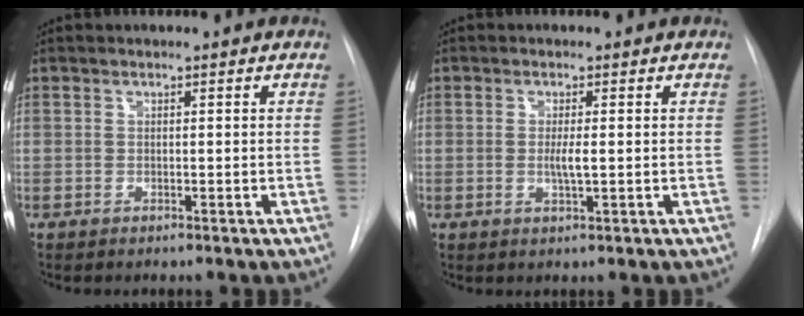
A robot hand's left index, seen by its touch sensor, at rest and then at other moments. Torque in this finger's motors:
{"motor_torque": [0.45, 0.31, 0.06, 0.03]}